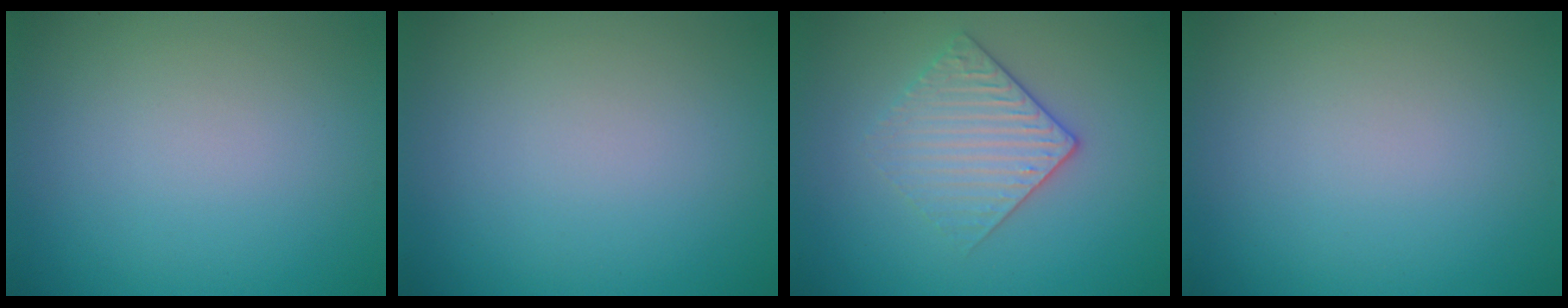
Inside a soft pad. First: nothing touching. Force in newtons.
{"total": 0.0}
{"total": 3.1, "press": 2.8, "slide": 1.3}
{"total": 0.0}